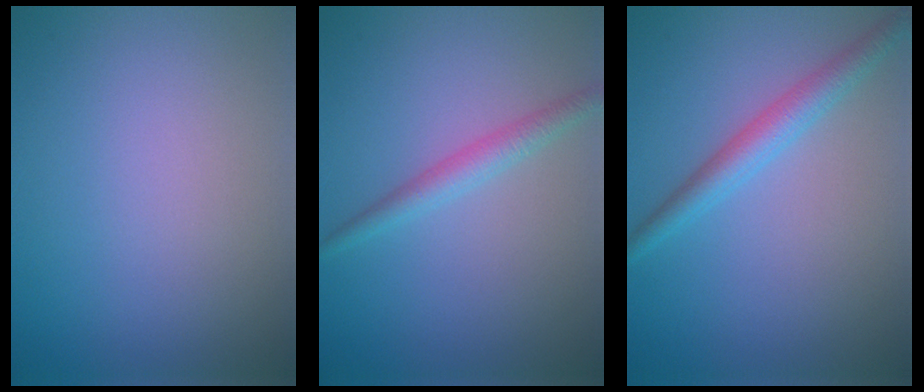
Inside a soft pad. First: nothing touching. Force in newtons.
{"total": 2.0, "press": 2.0, "slide": 0.0}
{"total": 3.0, "press": 3.0, "slide": 0.1}